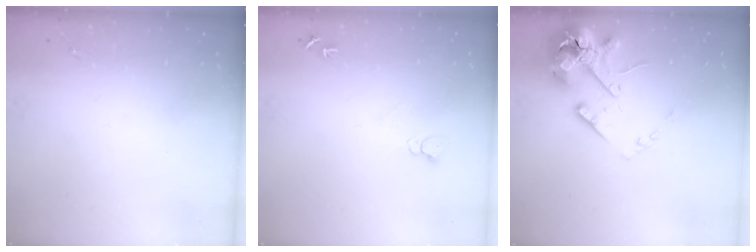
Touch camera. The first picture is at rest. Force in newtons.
{"total": 4.4, "press": 4.4, "slide": 0.4}
{"total": 15.9, "press": 15.7, "slide": 2.5}